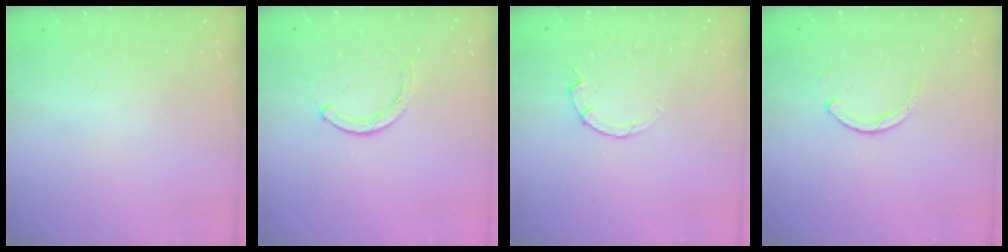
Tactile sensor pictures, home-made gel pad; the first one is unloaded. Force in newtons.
{"total": 1.7, "press": 1.6, "slide": 0.3}
{"total": 1.0, "press": 0.9, "slide": 0.3}
{"total": 3.0, "press": 2.9, "slide": 0.4}